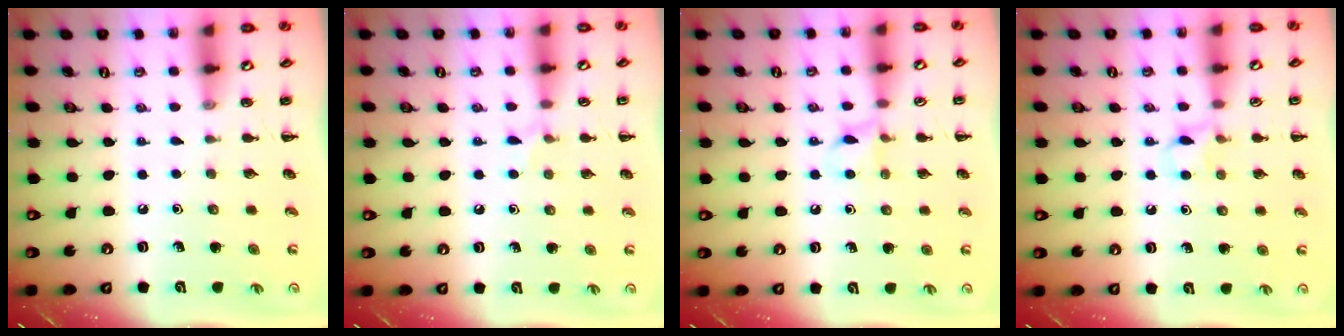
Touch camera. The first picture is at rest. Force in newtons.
{"total": 4.5, "press": 4.2, "slide": 1.5}
{"total": 7.2, "press": 7.0, "slide": 1.8}
{"total": 6.0, "press": 5.7, "slide": 1.9}